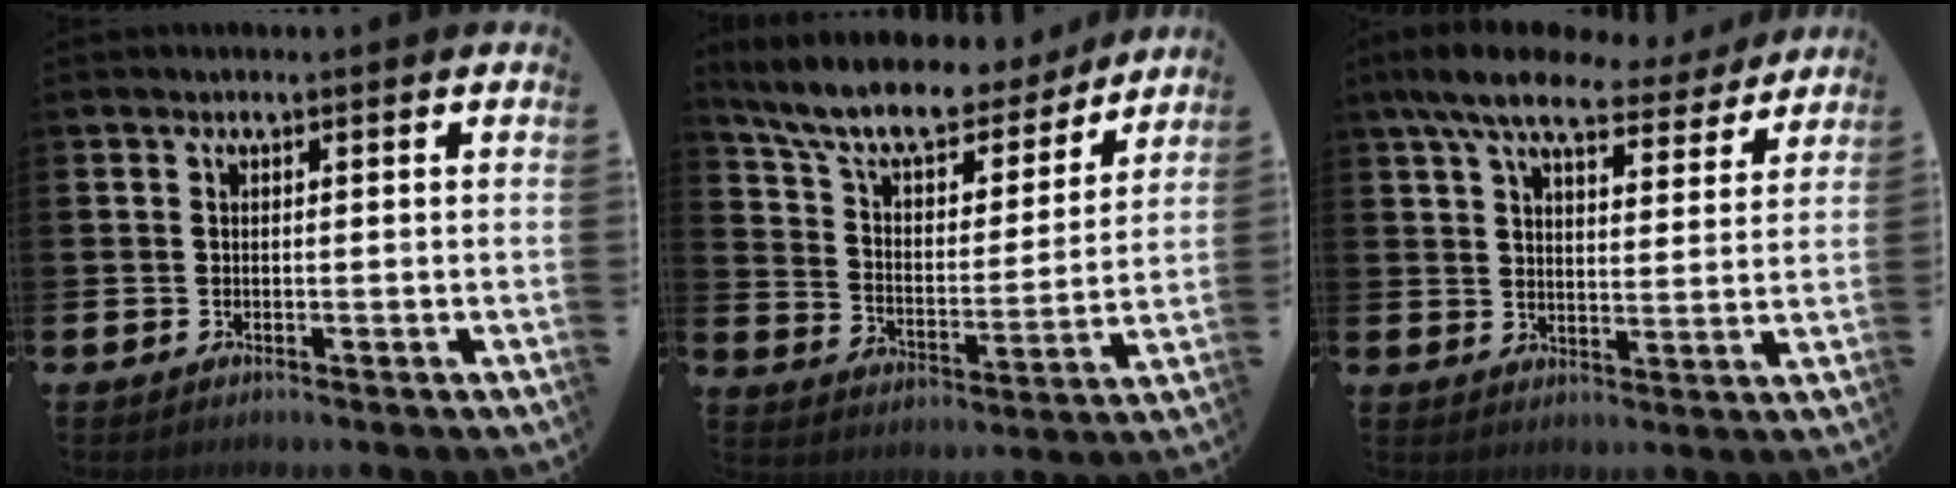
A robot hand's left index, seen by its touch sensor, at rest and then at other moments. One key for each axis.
{"total": 10.1, "fx": 8.9, "fy": 3.0, "fz": 3.7, "tx": -0.104, "ty": -0.059, "tz": 0.154}
{"total": 9.2, "fx": 7.9, "fy": 2.8, "fz": 4.0, "tx": -0.081, "ty": -0.039, "tz": 0.136}